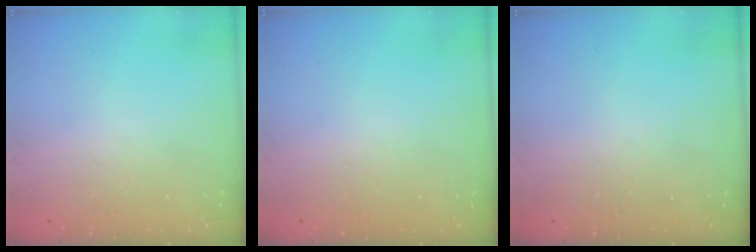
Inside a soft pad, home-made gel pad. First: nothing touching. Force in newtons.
{"total": 0.0}
{"total": 0.0}